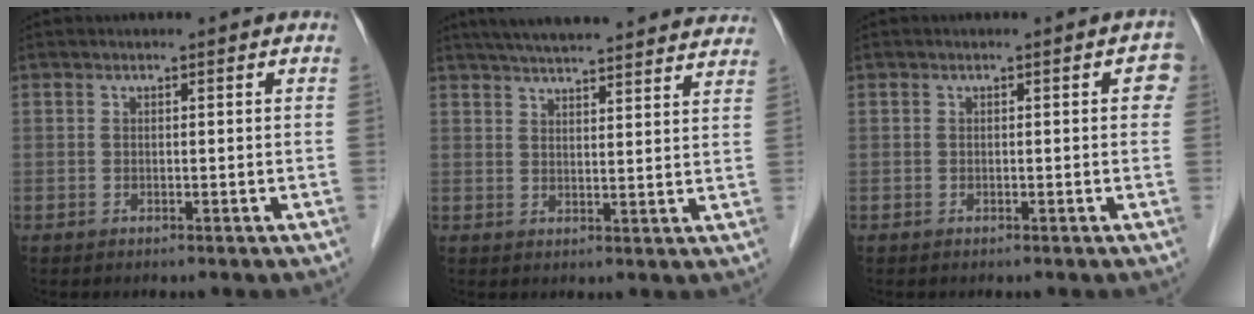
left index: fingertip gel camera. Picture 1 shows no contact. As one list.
[{"total": 23.6, "force": [21.5, 2.9, 9.2], "torque": [-0.146, 0.006, 0.275]}, {"total": 1.9, "force": [0.3, 1.1, 1.5], "torque": [-0.003, 0.009, -0.001]}]